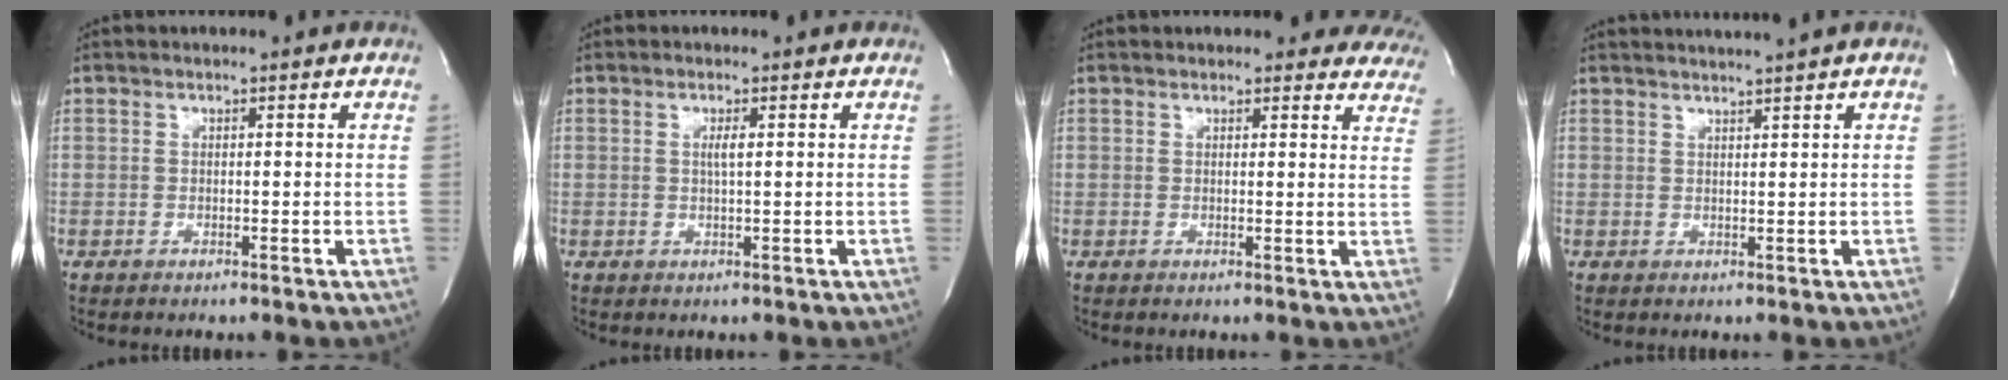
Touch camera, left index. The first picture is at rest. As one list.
[{"total": 1.4, "force": [0.3, 0.0, 1.3], "torque": [-0.029, 0.000, 0.006]}, {"total": 14.1, "force": [13.2, 4.1, 2.5], "torque": [0.005, -0.027, 0.121]}, {"total": 3.6, "force": [3.2, -1.3, 1.1], "torque": [-0.012, 0.004, 0.051]}]